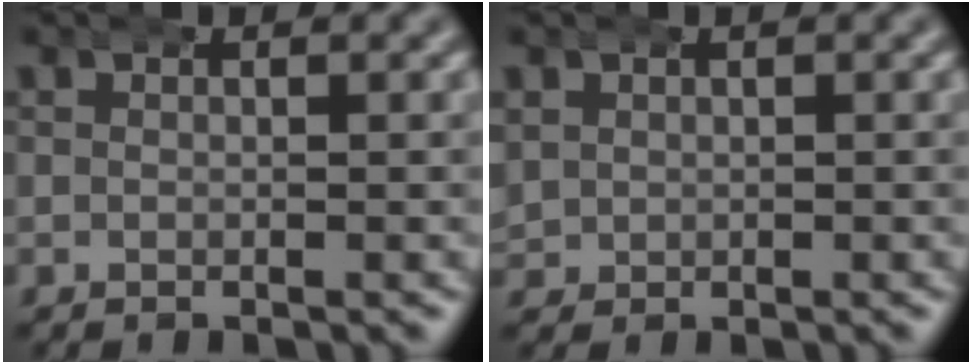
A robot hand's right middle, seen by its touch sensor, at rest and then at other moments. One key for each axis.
{"total": 2.5, "fx": 0.5, "fy": 2.3, "fz": 0.9, "tx": -0.039, "ty": -0.008, "tz": 0.016}